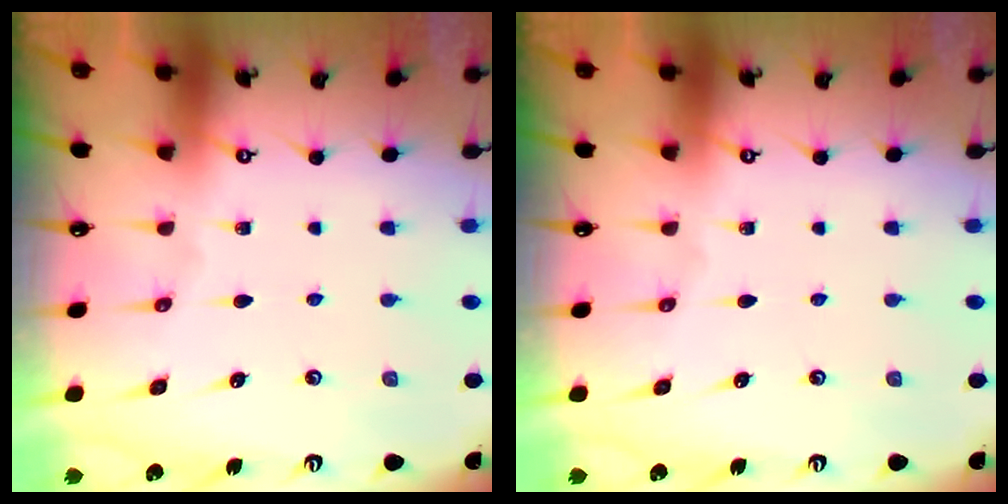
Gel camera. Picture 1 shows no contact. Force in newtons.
{"total": 0.0}